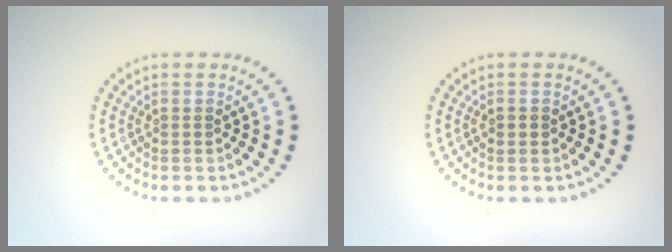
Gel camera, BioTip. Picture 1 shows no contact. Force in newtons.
{"total": 1.0, "press": 1.0, "slide": 0.0}